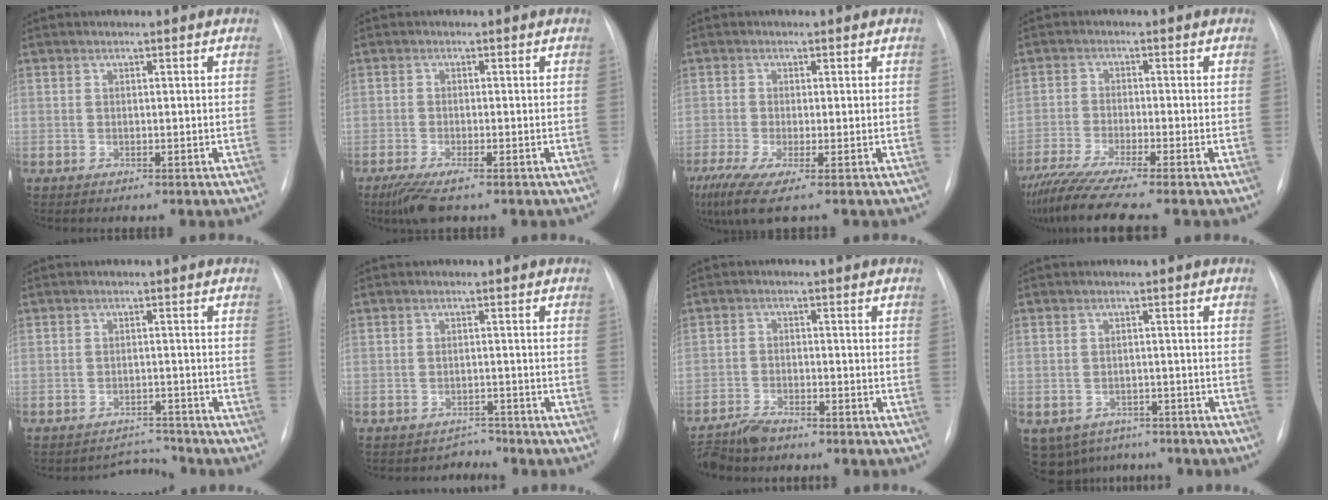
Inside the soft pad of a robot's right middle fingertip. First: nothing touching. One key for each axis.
{"total": 4.3, "fx": -2.8, "fy": 0.6, "fz": 3.2, "tx": -0.066, "ty": -0.014, "tz": -0.050}
{"total": 6.6, "fx": -4.1, "fy": 0.4, "fz": 5.1, "tx": -0.093, "ty": -0.021, "tz": -0.076}
{"total": 11.3, "fx": -9.3, "fy": -0.8, "fz": 6.4, "tx": -0.108, "ty": -0.033, "tz": -0.153}
{"total": 3.2, "fx": -2.8, "fy": -0.3, "fz": -1.6, "tx": 0.024, "ty": 0.006, "tz": -0.038}
{"total": 2.3, "fx": -1.9, "fy": 0.0, "fz": -1.3, "tx": 0.022, "ty": 0.003, "tz": -0.026}
{"total": 5.0, "fx": -4.6, "fy": 1.2, "fz": 1.7, "tx": -0.034, "ty": -0.016, "tz": -0.083}
{"total": 8.4, "fx": -6.1, "fy": 5.5, "fz": 1.8, "tx": -0.036, "ty": 0.008, "tz": -0.072}